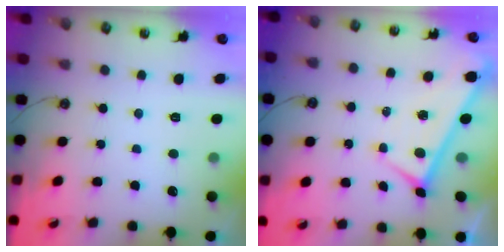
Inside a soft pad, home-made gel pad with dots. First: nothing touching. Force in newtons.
{"total": 0.0}